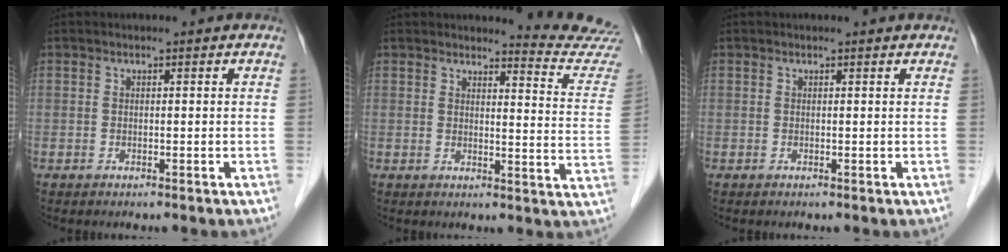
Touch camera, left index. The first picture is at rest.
{"total": 10.3, "force": [10.2, -1.4, -0.6], "torque": [0.002, -0.117, 0.096]}
{"total": 0.8, "force": [0.8, 0.0, 0.2], "torque": [-0.010, -0.001, 0.006]}